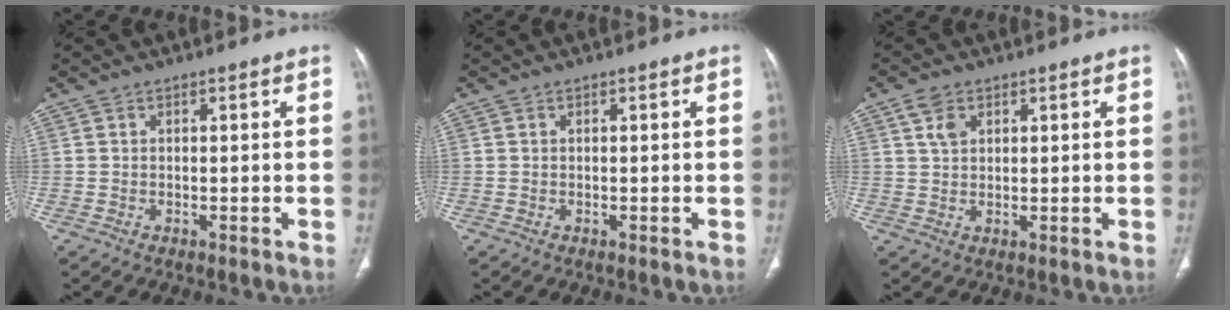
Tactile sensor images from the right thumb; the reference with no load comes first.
{"total": 0.0}
{"total": 3.9, "force": [1.9, 2.6, 2.3], "torque": [-0.038, -0.003, 0.041]}